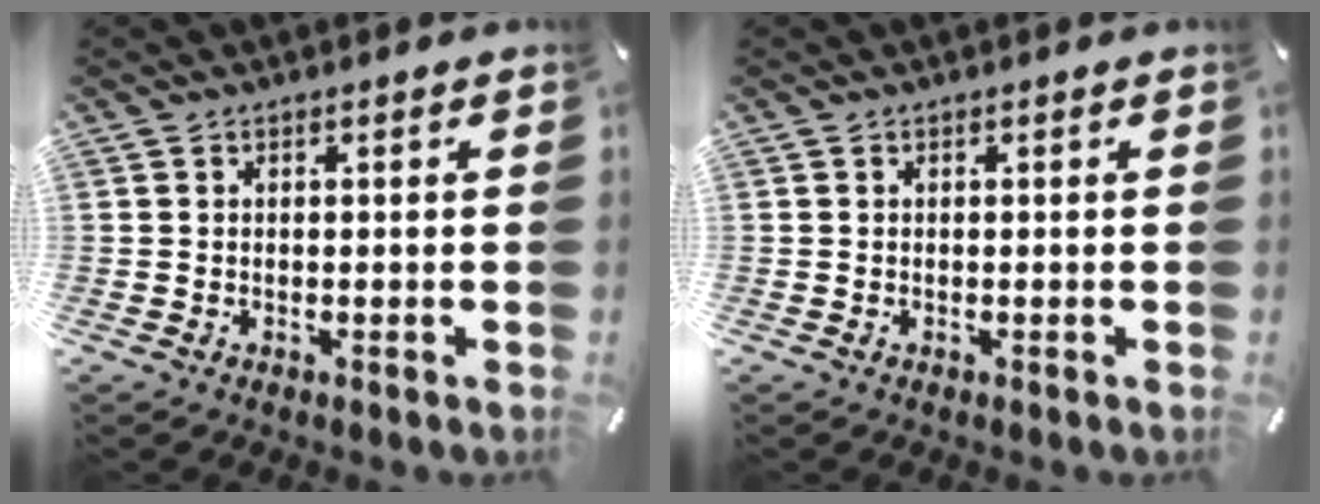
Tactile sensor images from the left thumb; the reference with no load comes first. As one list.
[{"total": 0.0}]